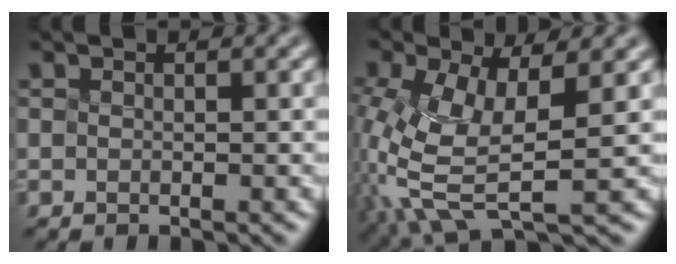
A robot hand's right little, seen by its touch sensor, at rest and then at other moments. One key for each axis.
{"total": 5.4, "fx": -2.2, "fy": 1.5, "fz": 4.7, "tx": -0.145, "ty": -0.026, "tz": -0.009}